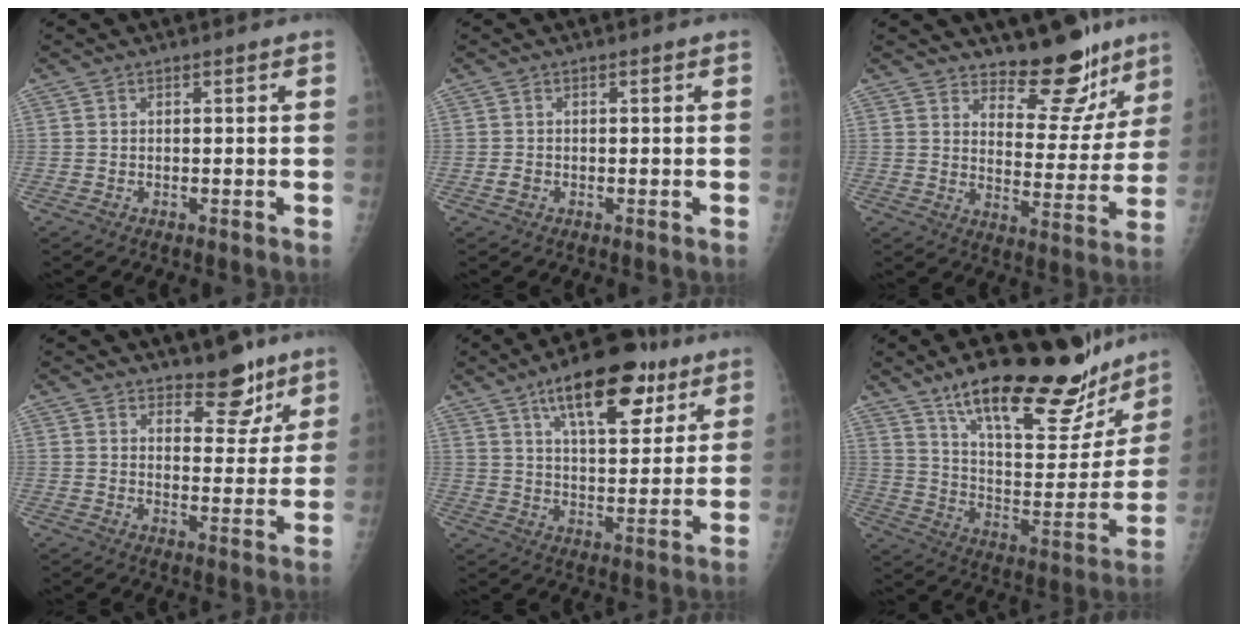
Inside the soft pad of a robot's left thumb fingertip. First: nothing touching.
{"total": 1.2, "force": [-0.4, 0.9, 0.6], "torque": [-0.010, 0.001, -0.006]}
{"total": 12.1, "force": [10.1, 4.8, 4.6], "torque": [-0.019, -0.090, 0.146]}
{"total": 7.8, "force": [5.8, 3.8, 3.6], "torque": [-0.011, -0.038, 0.083]}
{"total": 17.1, "force": [9.7, 7.2, 12.1], "torque": [-0.144, -0.032, 0.150]}
{"total": 26.9, "force": [19.3, 9.0, 16.4], "torque": [-0.199, -0.084, 0.299]}